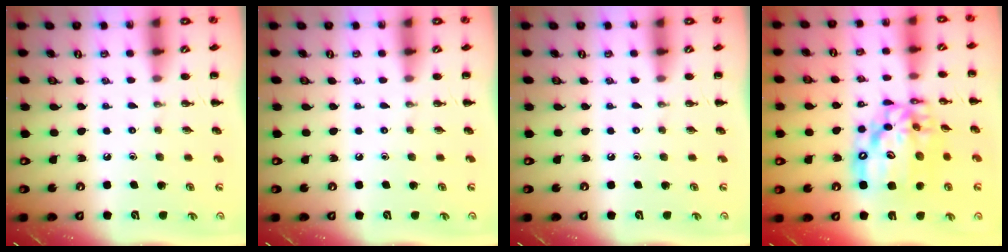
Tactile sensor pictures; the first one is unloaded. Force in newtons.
{"total": 0.0}
{"total": 0.0}
{"total": 17.4, "press": 16.8, "slide": 4.6}